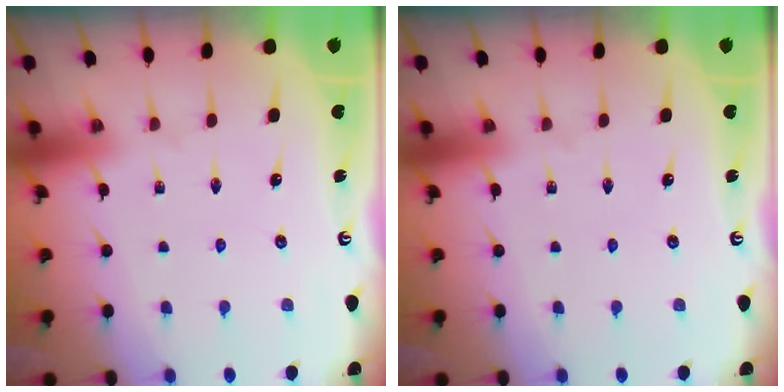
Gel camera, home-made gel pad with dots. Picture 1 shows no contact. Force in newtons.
{"total": 0.0}